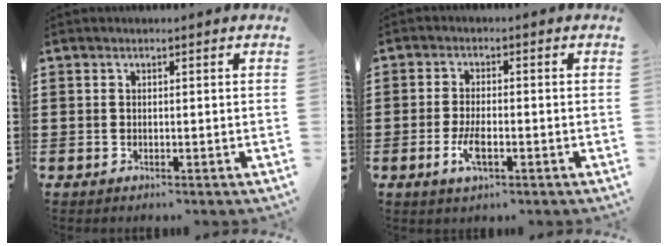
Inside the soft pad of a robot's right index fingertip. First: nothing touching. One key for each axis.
{"total": 3.9, "fx": -1.3, "fy": 1.4, "fz": 3.4, "tx": -0.072, "ty": -0.002, "tz": -0.027}